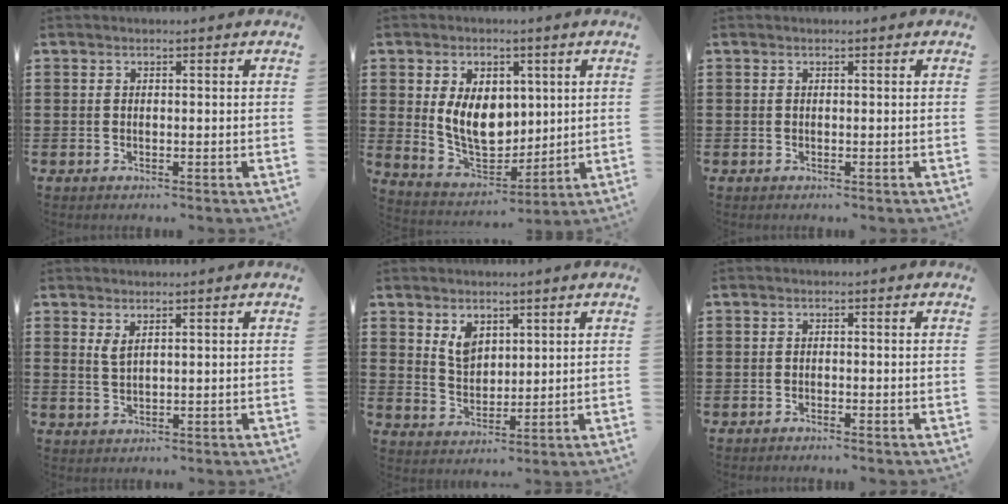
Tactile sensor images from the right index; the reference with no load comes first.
{"total": 9.1, "force": [1.3, 6.4, 6.4], "torque": [-0.124, 0.003, 0.022]}
{"total": 0.0}
{"total": 1.9, "force": [1.2, 0.6, 1.4], "torque": [-0.030, 0.002, 0.022]}
{"total": 4.2, "force": [2.4, 2.7, 2.1], "torque": [-0.051, 0.007, 0.046]}
{"total": 0.9, "force": [-0.9, -0.1, 0.1], "torque": [-0.005, -0.002, -0.017]}